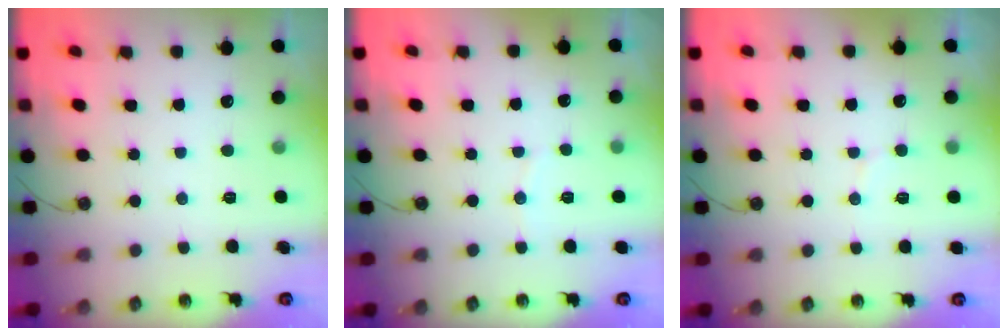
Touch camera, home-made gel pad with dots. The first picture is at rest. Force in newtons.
{"total": 3.0, "press": 2.9, "slide": 0.7}
{"total": 4.7, "press": 4.6, "slide": 0.5}